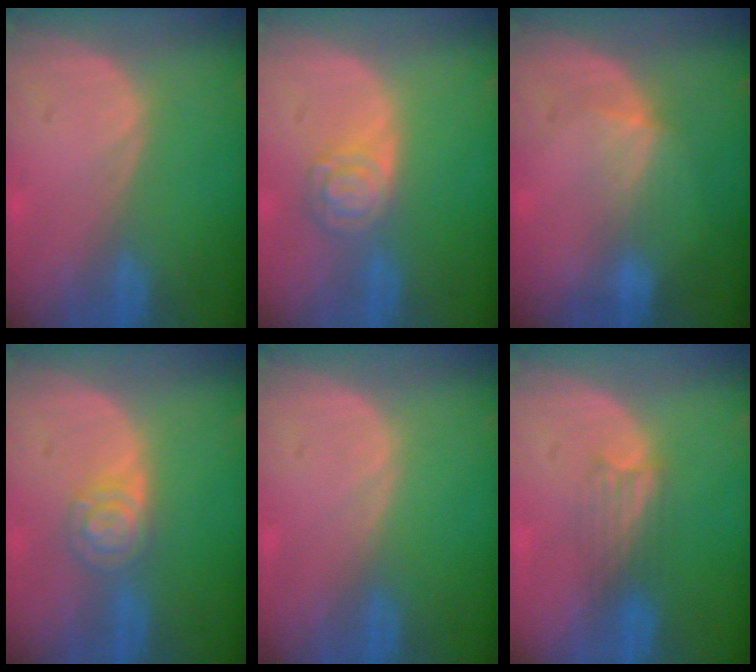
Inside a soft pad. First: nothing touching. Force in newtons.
{"total": 5.3, "press": 4.6, "slide": 2.6}
{"total": 3.0, "press": 2.8, "slide": 1.1}
{"total": 4.5, "press": 4.5, "slide": 0.1}
{"total": 0.0}
{"total": 3.3, "press": 2.9, "slide": 1.5}